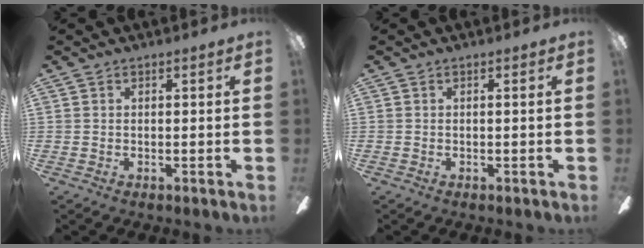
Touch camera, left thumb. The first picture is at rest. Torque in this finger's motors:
{"motor_torque": [-0.38, -0.16, -0.04, 0.23, 0.06]}